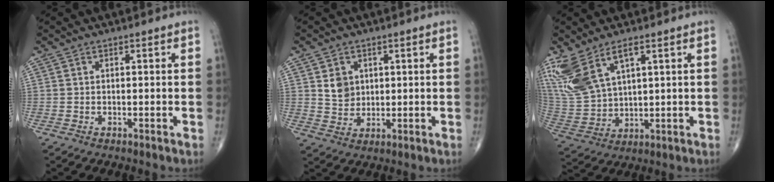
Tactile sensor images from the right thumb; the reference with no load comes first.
{"total": 4.7, "force": [1.4, 3.9, 2.3], "torque": [-0.020, -0.010, 0.030]}
{"total": 13.4, "force": [7.2, 6.2, 9.5], "torque": [-0.212, -0.021, 0.163]}